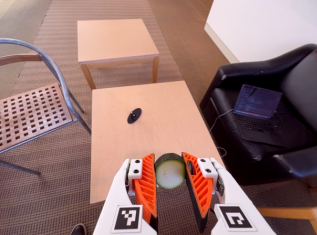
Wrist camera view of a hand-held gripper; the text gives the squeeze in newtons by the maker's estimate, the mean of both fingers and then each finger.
{"total": 12.2, "left": 12.6, "right": 11.8}